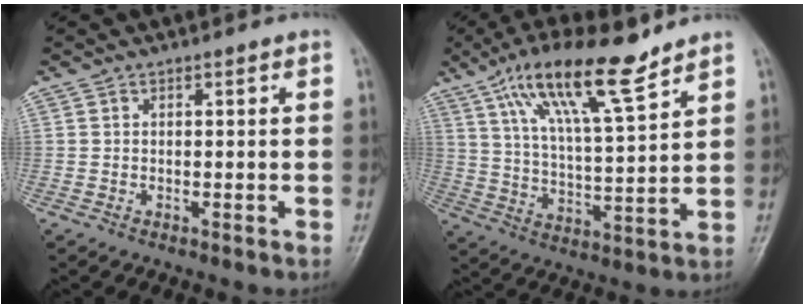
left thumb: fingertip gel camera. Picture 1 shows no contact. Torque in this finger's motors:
{"motor_torque": [0.38, 0.35, 1.62, -1.15, 0.60]}